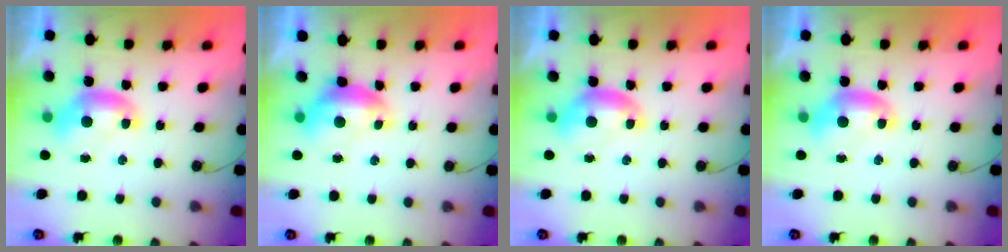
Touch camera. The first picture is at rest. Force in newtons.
{"total": 0.6, "press": 0.5, "slide": 0.4}
{"total": 0.0}
{"total": 0.0}